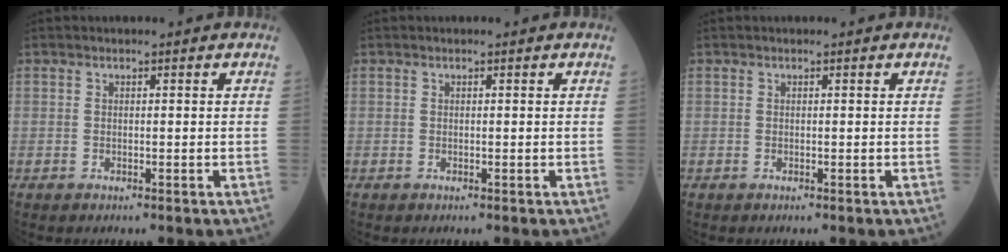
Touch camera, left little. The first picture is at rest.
{"total": 0.0}
{"total": 0.0}